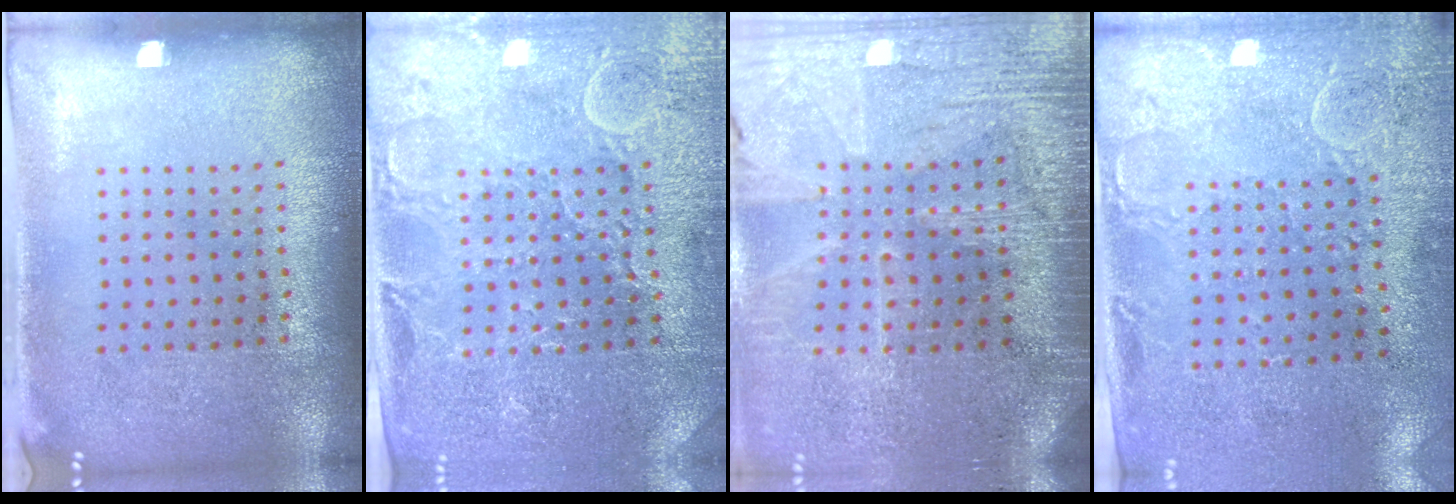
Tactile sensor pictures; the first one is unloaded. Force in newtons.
{"total": 3.4, "press": 3.4, "slide": 0.7}
{"total": 3.5, "press": 3.2, "slide": 1.4}
{"total": 3.1, "press": 2.3, "slide": 2.0}